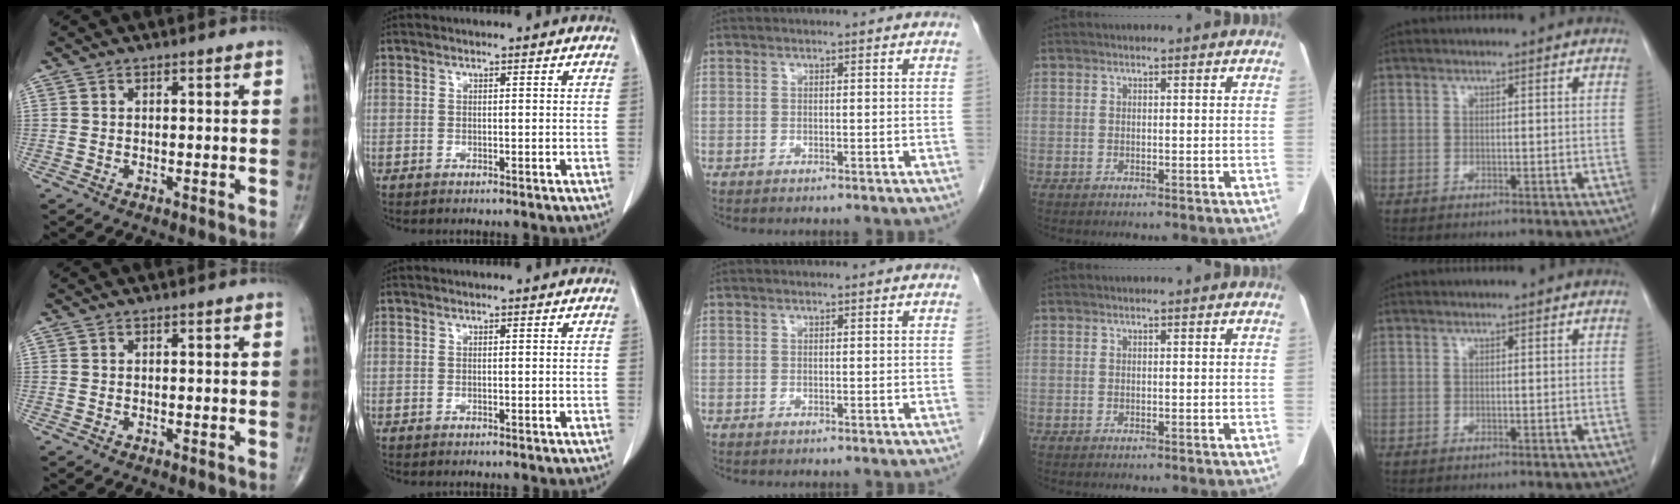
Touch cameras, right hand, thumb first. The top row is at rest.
{}